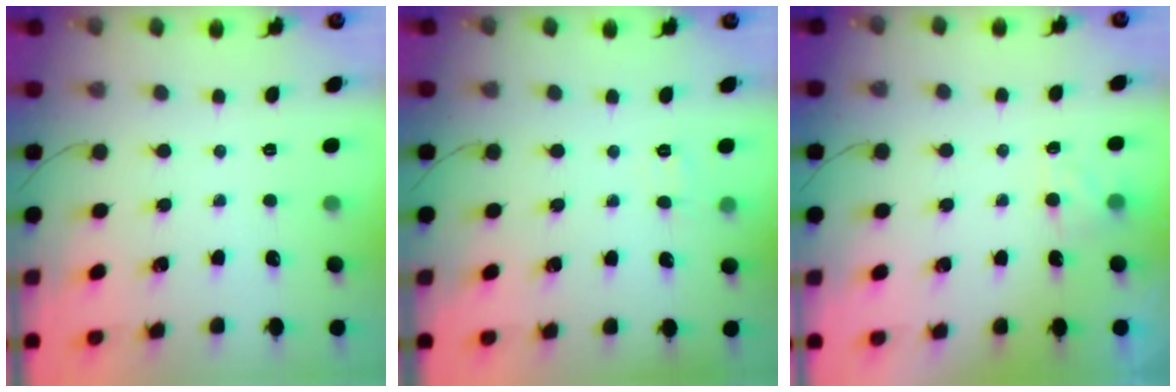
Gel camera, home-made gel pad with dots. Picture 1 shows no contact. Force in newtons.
{"total": 5.0, "press": 4.9, "slide": 1.1}
{"total": 4.0, "press": 3.8, "slide": 1.1}